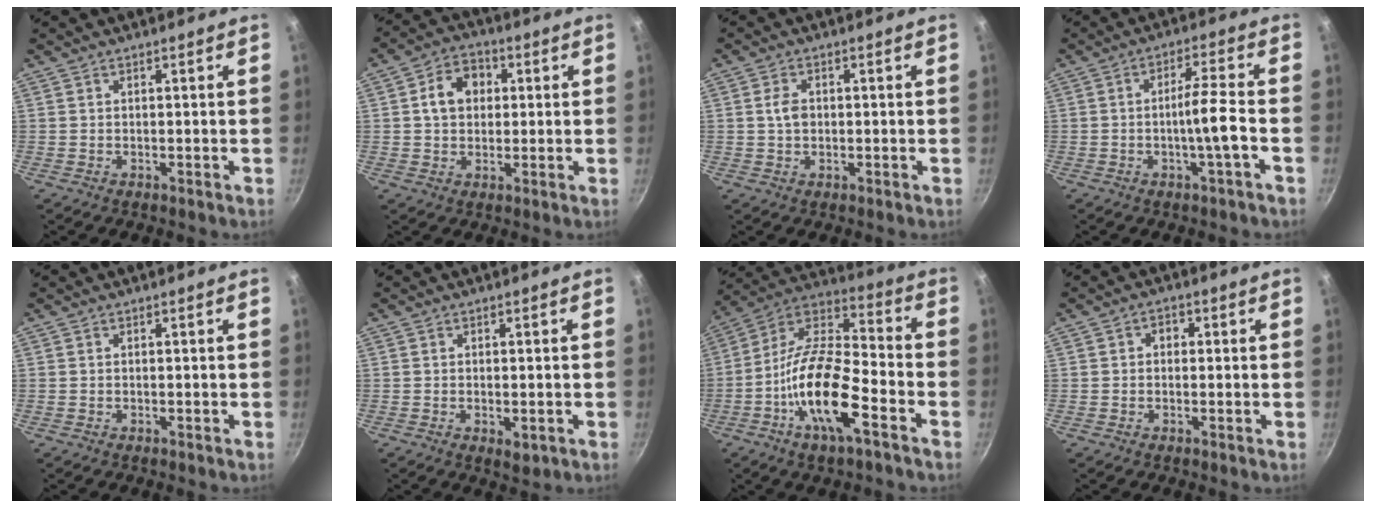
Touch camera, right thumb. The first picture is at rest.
{"total": 8.0, "force": [1.4, 6.3, 4.7], "torque": [-0.049, 0.014, 0.013]}
{"total": 3.2, "force": [0.2, 2.3, 2.2], "torque": [-0.034, 0.006, 0.000]}
{"total": 6.4, "force": [-2.1, 0.1, 6.0], "torque": [-0.106, 0.022, -0.037]}
{"total": 0.0}
{"total": 2.9, "force": [-0.7, 1.4, 2.4], "torque": [-0.036, -0.009, -0.007]}
{"total": 18.2, "force": [-7.3, 6.5, 15.3], "torque": [-0.276, 0.045, -0.155]}
{"total": 2.2, "force": [0.2, 1.8, 1.3], "torque": [-0.011, 0.007, 0.000]}